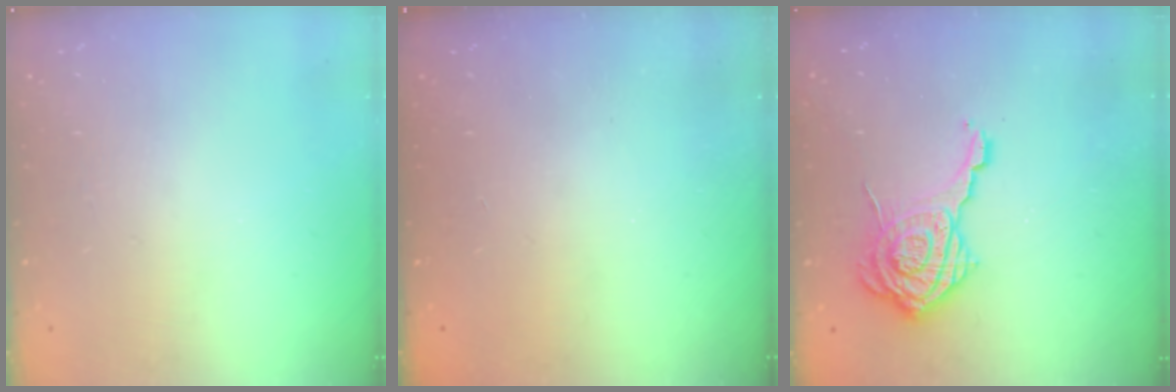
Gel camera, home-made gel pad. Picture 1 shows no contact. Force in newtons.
{"total": 2.3, "press": 2.2, "slide": 0.7}
{"total": 14.4, "press": 14.4, "slide": 0.9}